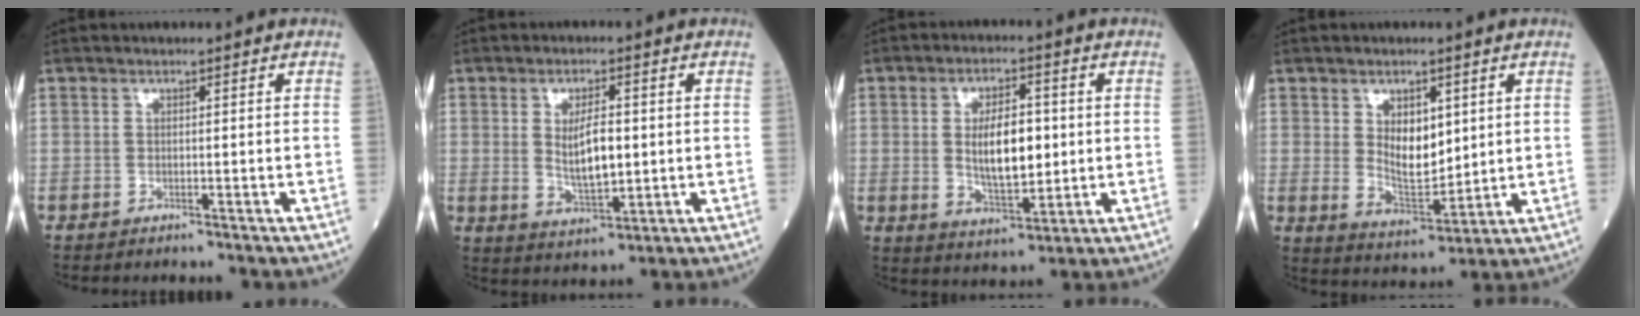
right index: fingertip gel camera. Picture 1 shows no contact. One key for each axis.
{"total": 6.8, "fx": 0.6, "fy": 2.4, "fz": 6.3, "tx": -0.117, "ty": -0.006, "tz": 0.017}
{"total": 9.0, "fx": 0.6, "fy": 3.6, "fz": 8.2, "tx": -0.149, "ty": 0.000, "tz": 0.017}
{"total": 7.3, "fx": 2.2, "fy": 3.7, "fz": 5.9, "tx": -0.103, "ty": -0.004, "tz": 0.051}